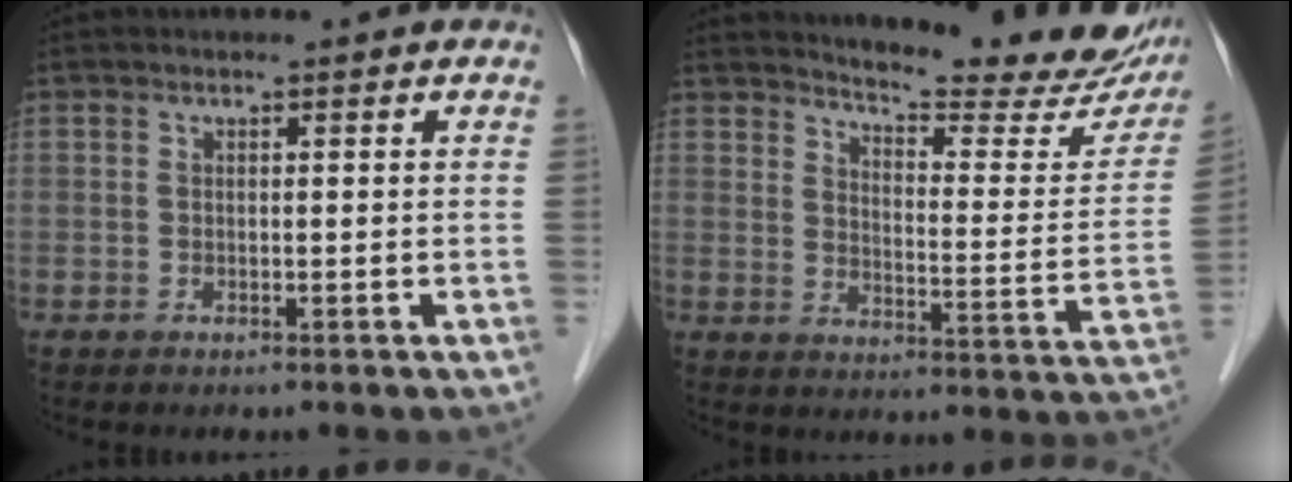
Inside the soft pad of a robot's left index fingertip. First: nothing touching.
{"total": 20.1, "force": [18.4, 2.9, 7.7], "torque": [-0.096, -0.074, 0.220]}